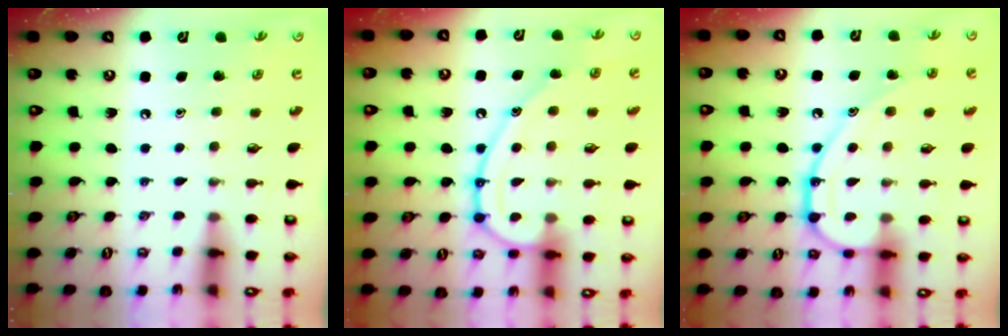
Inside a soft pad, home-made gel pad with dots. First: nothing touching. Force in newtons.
{"total": 14.9, "press": 14.8, "slide": 1.5}
{"total": 13.7, "press": 13.6, "slide": 1.1}